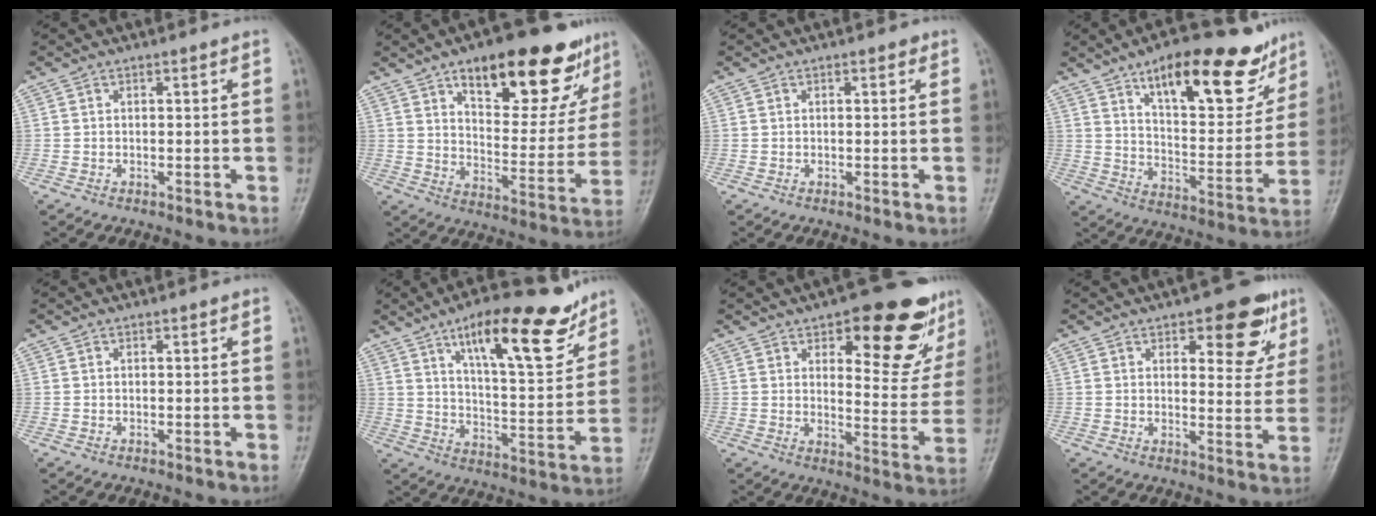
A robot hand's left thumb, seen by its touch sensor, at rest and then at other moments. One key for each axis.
{"total": 23.4, "fx": 14.2, "fy": 9.6, "fz": 16.0, "tx": -0.166, "ty": -0.043, "tz": 0.209}
{"total": 0.6, "fx": 0.3, "fy": 0.4, "fz": 0.4, "tx": -0.001, "ty": 0.001, "tz": 0.001}
{"total": 22.5, "fx": 14.1, "fy": 8.6, "fz": 15.3, "tx": -0.174, "ty": -0.054, "tz": 0.219}
{"total": 0.0}
{"total": 19.6, "fx": 12.1, "fy": 6.2, "fz": 14.1, "tx": -0.175, "ty": -0.059, "tz": 0.194}
{"total": 19.2, "fx": 11.1, "fy": 7.8, "fz": 13.5, "tx": -0.110, "ty": -0.053, "tz": 0.149}
{"total": 11.2, "fx": 5.9, "fy": 5.0, "fz": 8.1, "tx": -0.060, "ty": -0.024, "tz": 0.072}